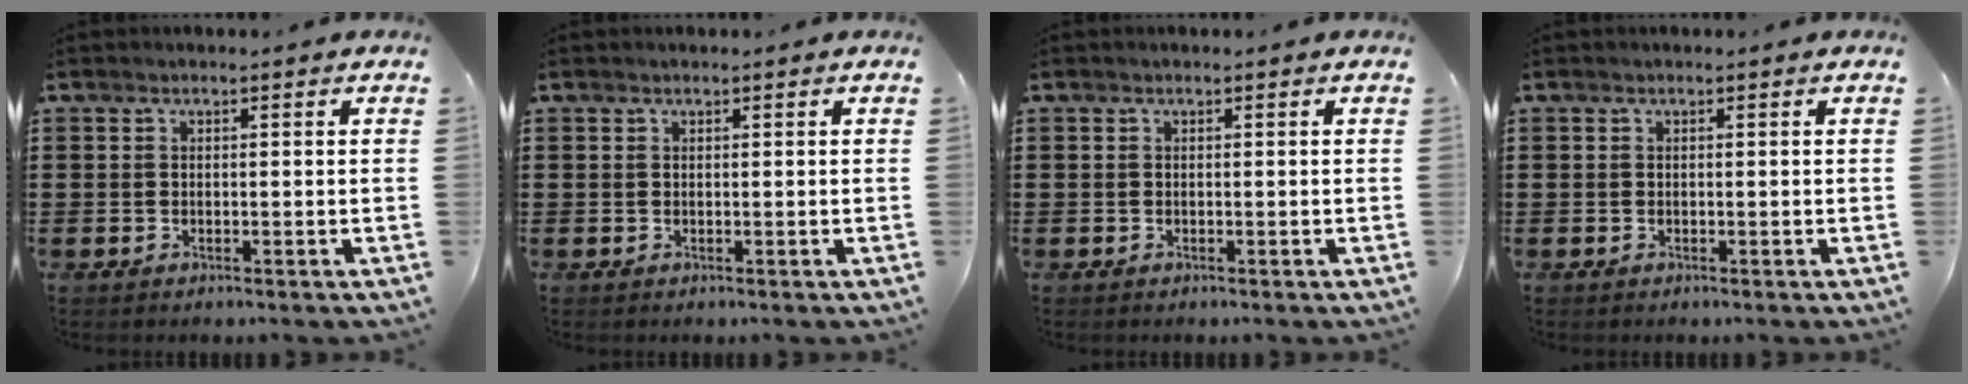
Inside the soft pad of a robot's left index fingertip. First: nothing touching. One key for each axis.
{"total": 0.0}
{"total": 0.0}
{"total": 0.0}